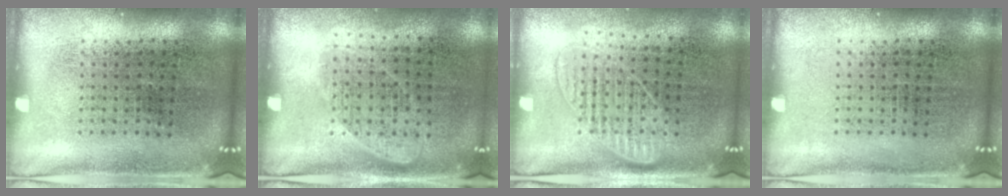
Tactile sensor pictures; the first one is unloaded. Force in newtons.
{"total": 1.2, "press": 1.0, "slide": 0.6}
{"total": 1.2, "press": 1.1, "slide": 0.4}
{"total": 0.0}